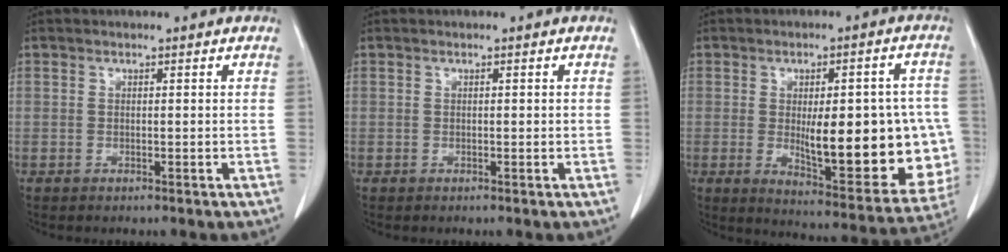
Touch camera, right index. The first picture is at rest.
{"total": 0.0}
{"total": 20.5, "force": [-1.9, 6.3, 19.4], "torque": [-0.196, 0.011, 0.005]}